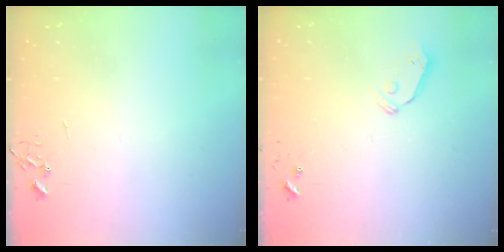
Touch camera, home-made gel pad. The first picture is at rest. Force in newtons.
{"total": 5.8, "press": 5.7, "slide": 0.9}